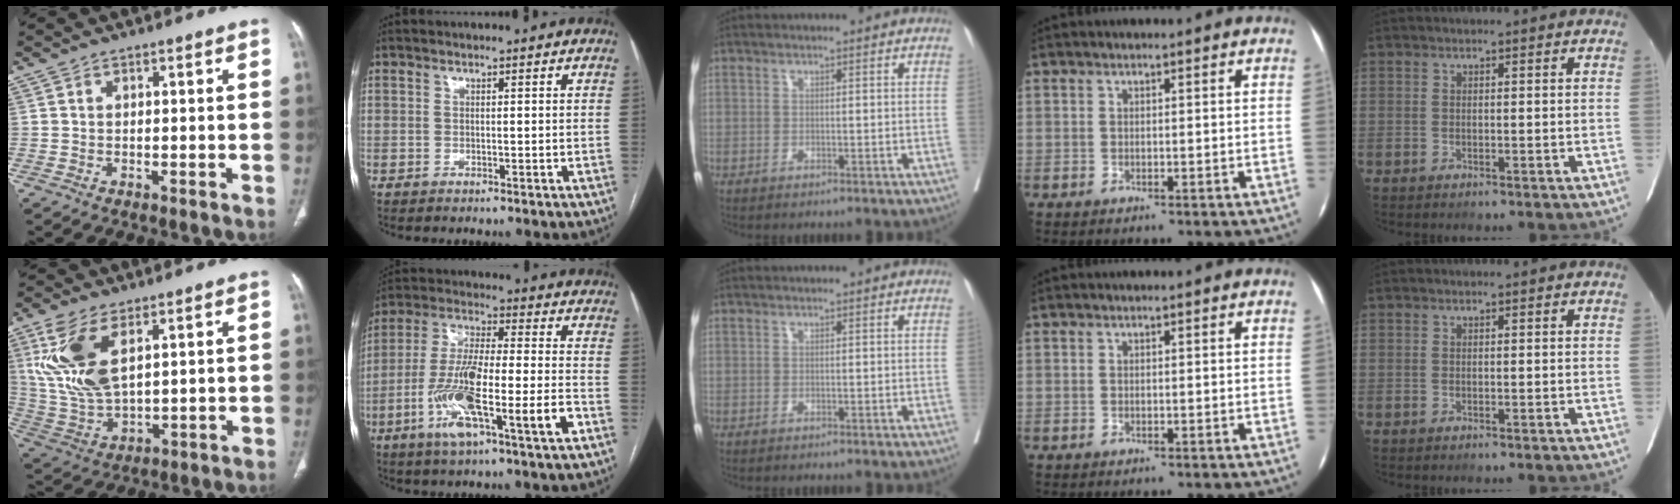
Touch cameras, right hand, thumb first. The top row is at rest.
{"thumb": {"total": 14.0, "force": [5.4, 6.6, 11.1], "torque": [-0.241, -0.017, 0.119]}, "index": {"total": 15.4, "force": [-5.8, 1.5, 14.2], "torque": [-0.275, -0.002, -0.102]}}